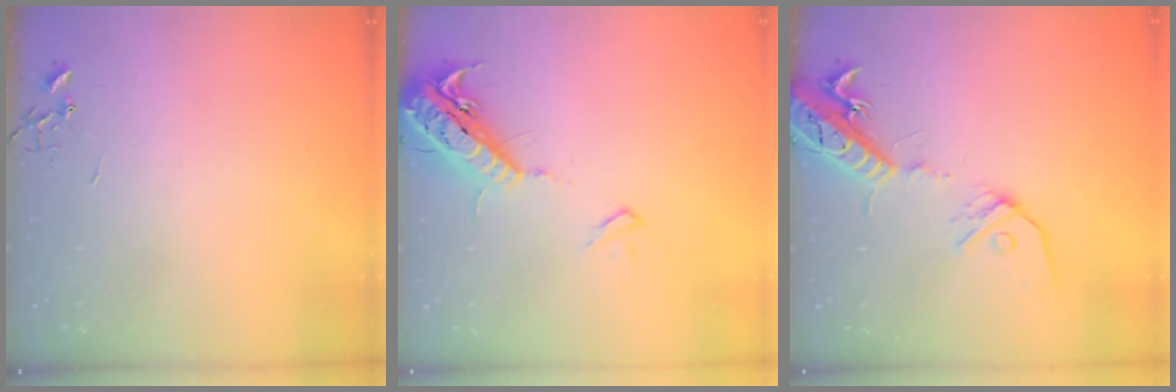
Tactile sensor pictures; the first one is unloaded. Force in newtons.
{"total": 18.4, "press": 18.0, "slide": 4.0}
{"total": 16.6, "press": 16.3, "slide": 3.5}